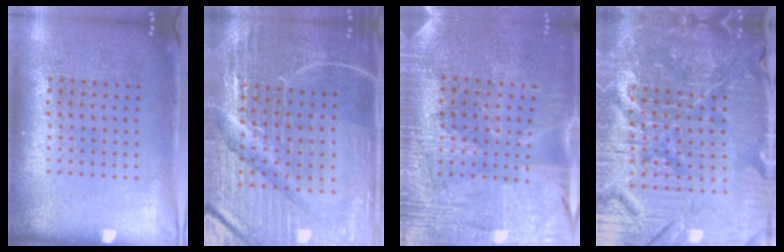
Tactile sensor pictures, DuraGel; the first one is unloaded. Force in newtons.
{"total": 5.3, "press": 4.9, "slide": 1.9}
{"total": 3.5, "press": 3.3, "slide": 1.0}
{"total": 7.3, "press": 6.5, "slide": 3.4}